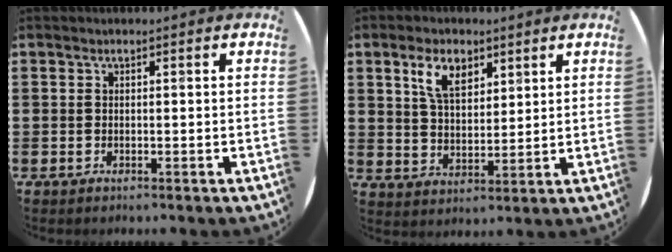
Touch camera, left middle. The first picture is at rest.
{"total": 5.9, "force": [3.7, 3.0, 3.5], "torque": [-0.073, 0.006, 0.066]}